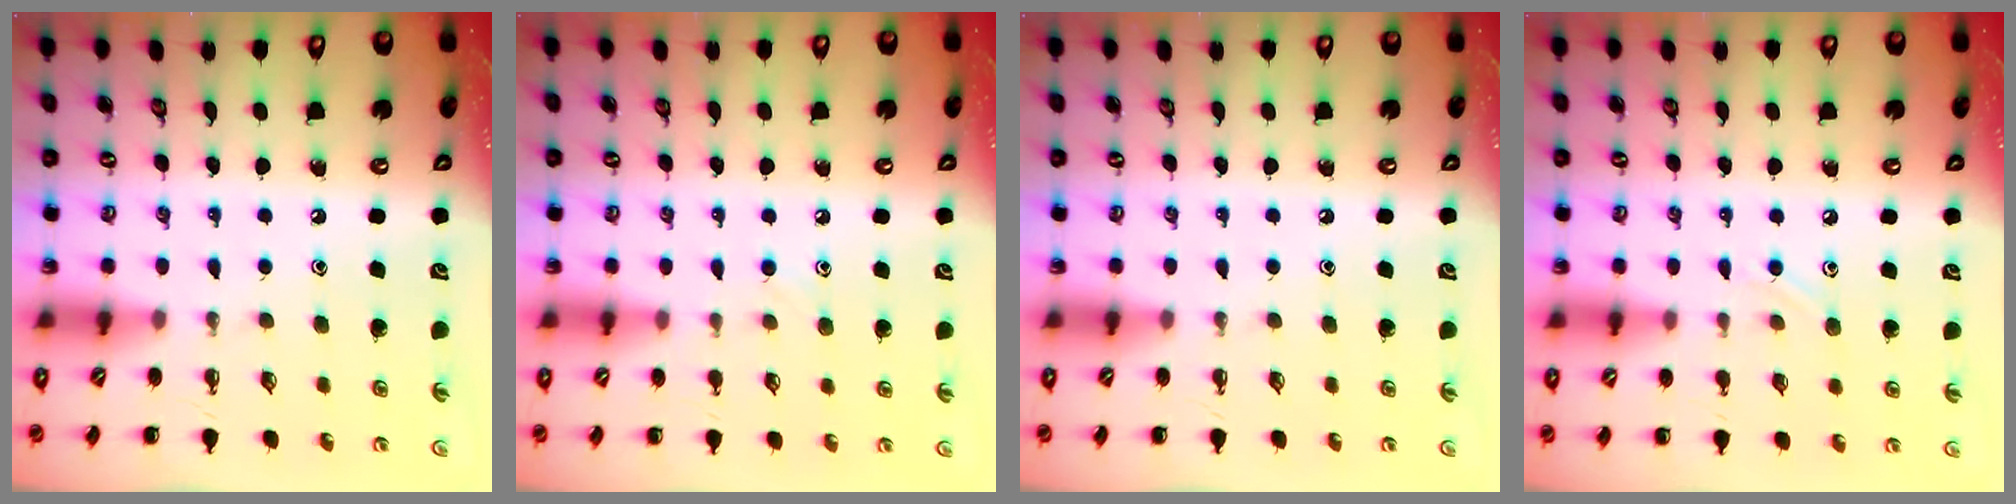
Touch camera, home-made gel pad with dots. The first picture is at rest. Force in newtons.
{"total": 5.3, "press": 4.9, "slide": 2.0}
{"total": 0.0}
{"total": 5.6, "press": 5.3, "slide": 1.7}